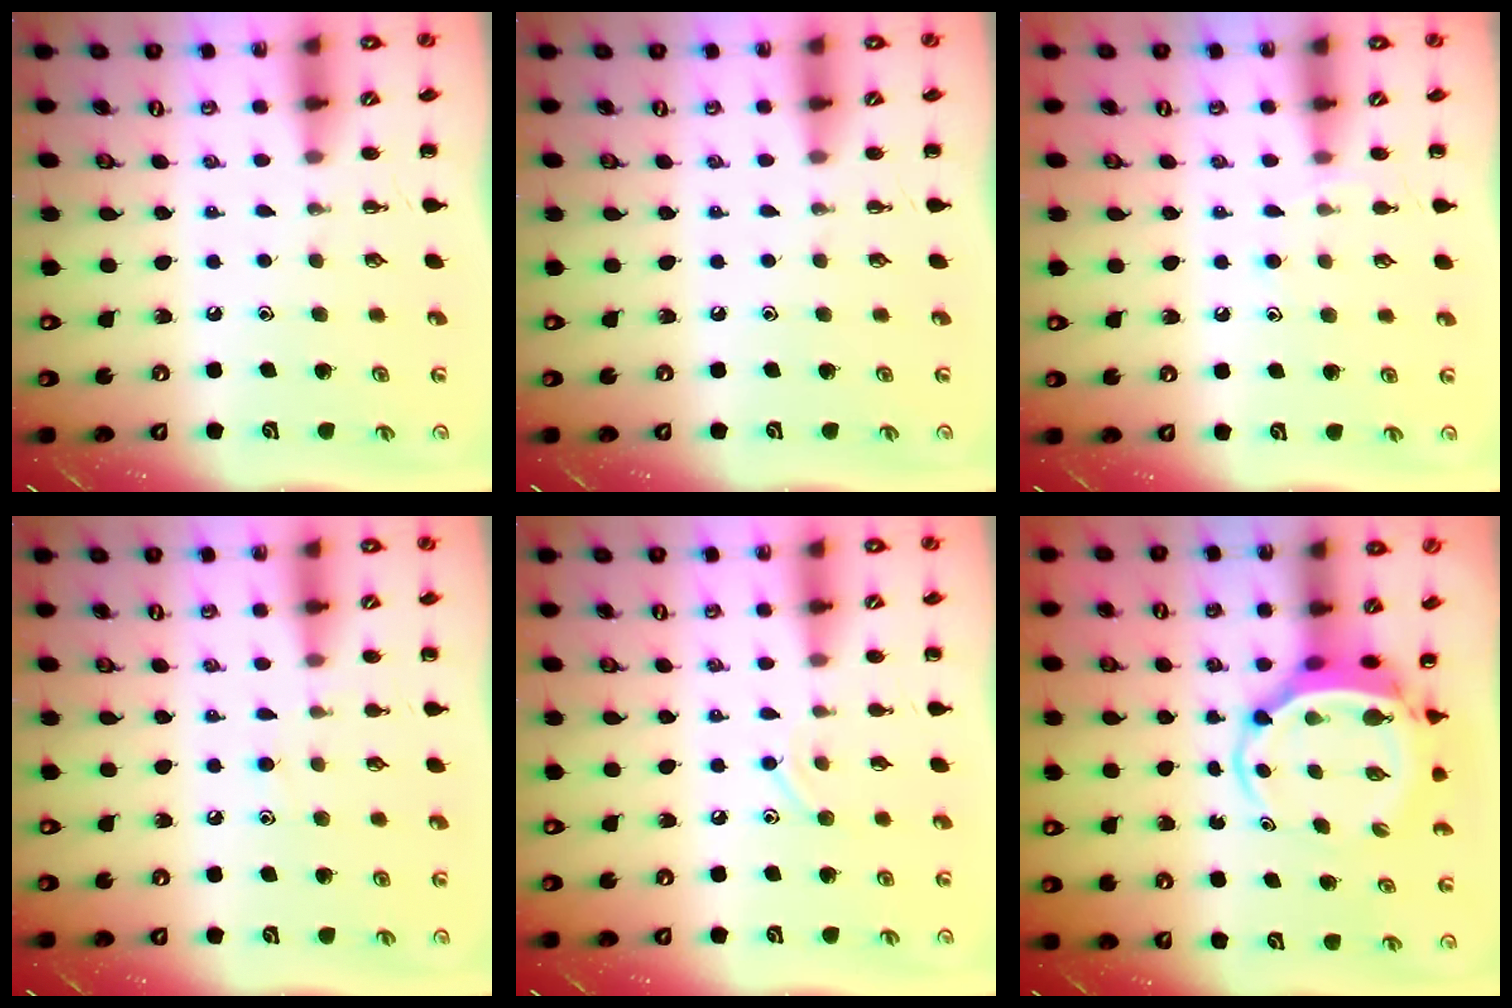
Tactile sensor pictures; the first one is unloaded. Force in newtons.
{"total": 0.0}
{"total": 6.3, "press": 6.0, "slide": 1.9}
{"total": 5.4, "press": 4.9, "slide": 2.1}
{"total": 7.7, "press": 7.4, "slide": 2.2}
{"total": 5.3, "press": 5.0, "slide": 1.5}